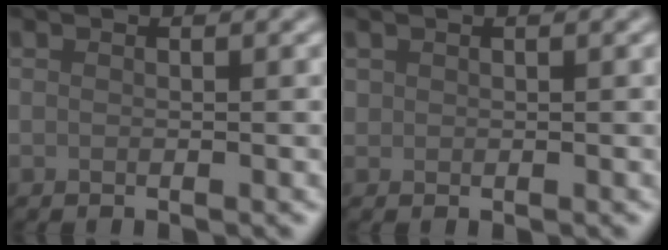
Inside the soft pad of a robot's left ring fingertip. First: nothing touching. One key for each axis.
{"total": 0.5, "fx": 0.3, "fy": 0.4, "fz": 0.0, "tx": 0.005, "ty": 0.000, "tz": 0.006}